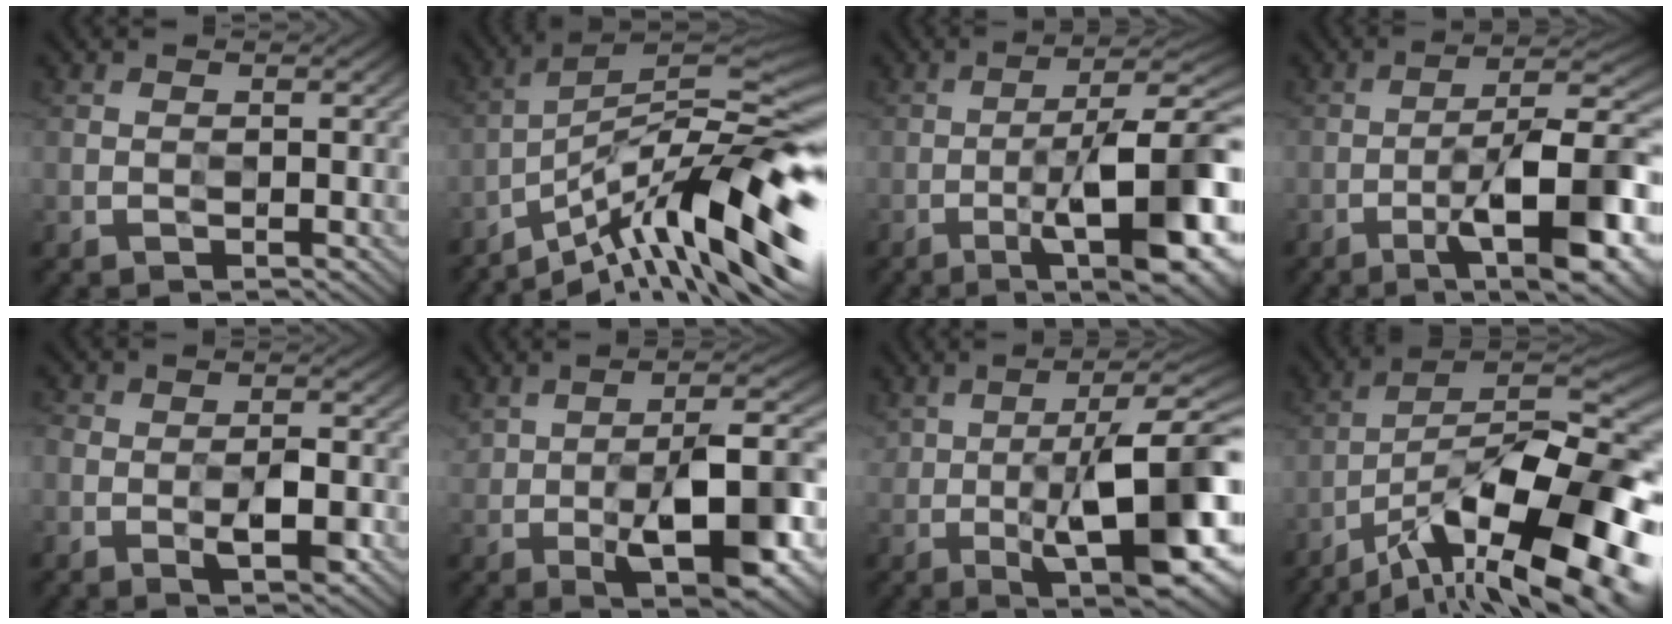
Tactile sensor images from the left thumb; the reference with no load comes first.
{"total": 14.4, "force": [-8.1, 2.2, 11.7], "torque": [-0.202, 0.012, -0.150]}
{"total": 14.2, "force": [-5.1, 3.9, 12.7], "torque": [-0.173, 0.005, -0.071]}
{"total": 12.9, "force": [-6.0, 3.3, 10.9], "torque": [-0.161, 0.013, -0.092]}
{"total": 4.1, "force": [-2.1, 1.8, 3.1], "torque": [-0.057, 0.000, -0.038]}
{"total": 11.2, "force": [-2.9, 3.9, 10.1], "torque": [-0.161, 0.006, -0.046]}
{"total": 14.2, "force": [-1.7, 4.4, 13.4], "torque": [-0.193, 0.006, -0.024]}
{"total": 18.7, "force": [-10.9, 6.4, 13.8], "torque": [-0.204, -0.016, -0.183]}